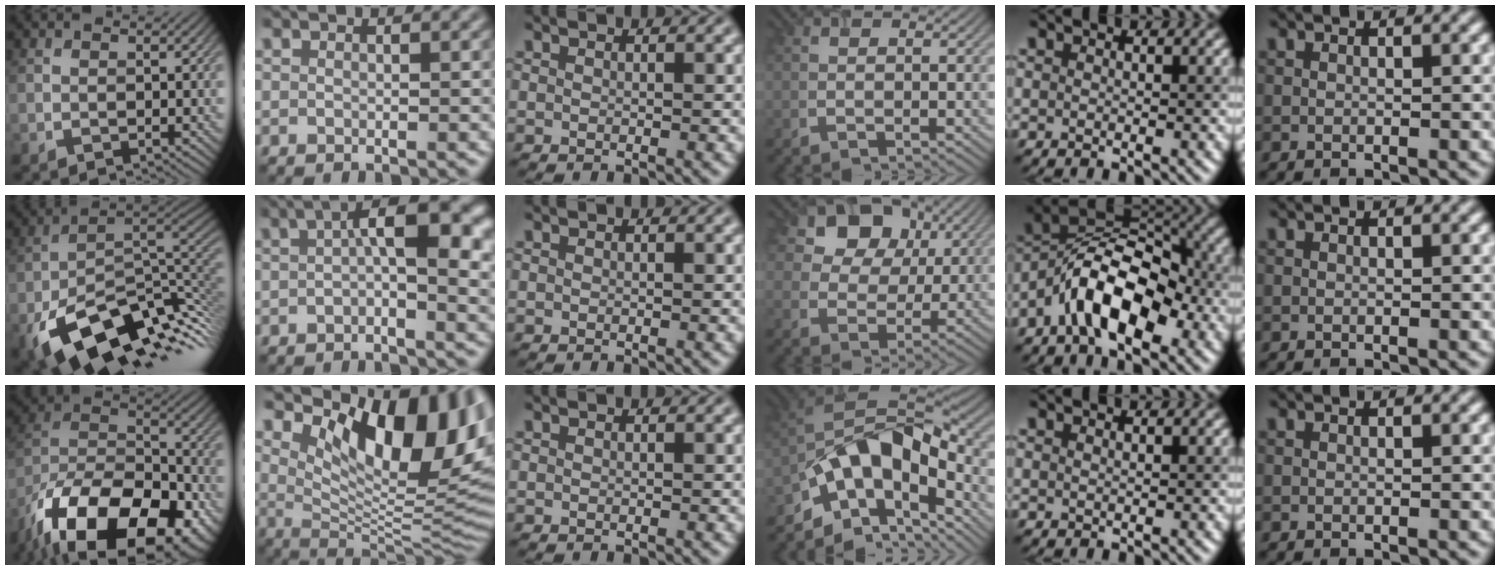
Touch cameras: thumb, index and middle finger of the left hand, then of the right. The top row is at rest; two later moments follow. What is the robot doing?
{"motion": "open", "object": "airpods case & airpods"}